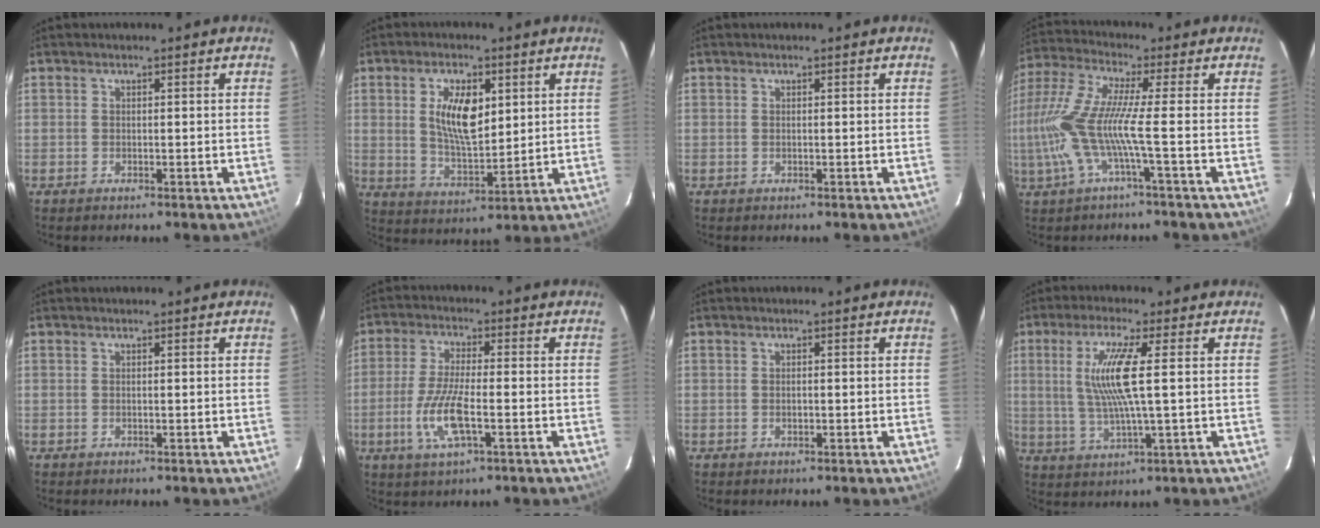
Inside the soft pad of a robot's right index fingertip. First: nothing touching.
{"total": 9.9, "force": [2.8, 4.6, 8.3], "torque": [-0.156, 0.002, 0.058]}
{"total": 0.0}
{"total": 11.6, "force": [-2.9, -0.5, 11.2], "torque": [-0.227, -0.007, -0.057]}
{"total": 0.0}
{"total": 9.3, "force": [-2.9, 2.1, 8.6], "torque": [-0.181, -0.009, -0.058]}
{"total": 0.7, "force": [-0.2, 0.4, 0.6], "torque": [-0.011, 0.002, -0.002]}
{"total": 9.6, "force": [1.5, 0.1, 9.5], "torque": [-0.188, -0.005, 0.033]}